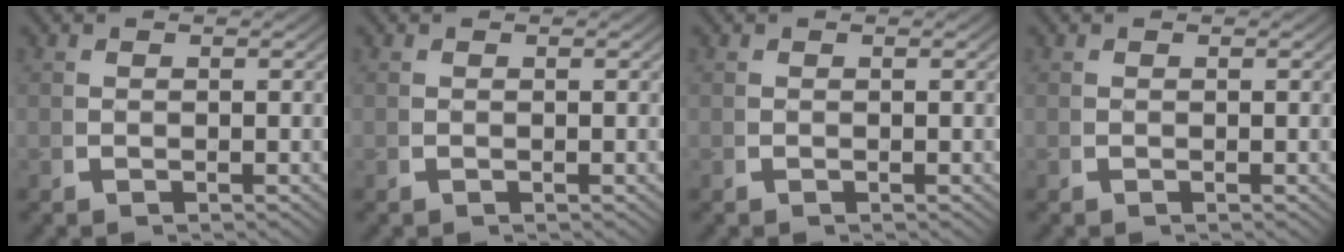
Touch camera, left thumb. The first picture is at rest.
{"total": 0.0}
{"total": 0.0}
{"total": 0.0}